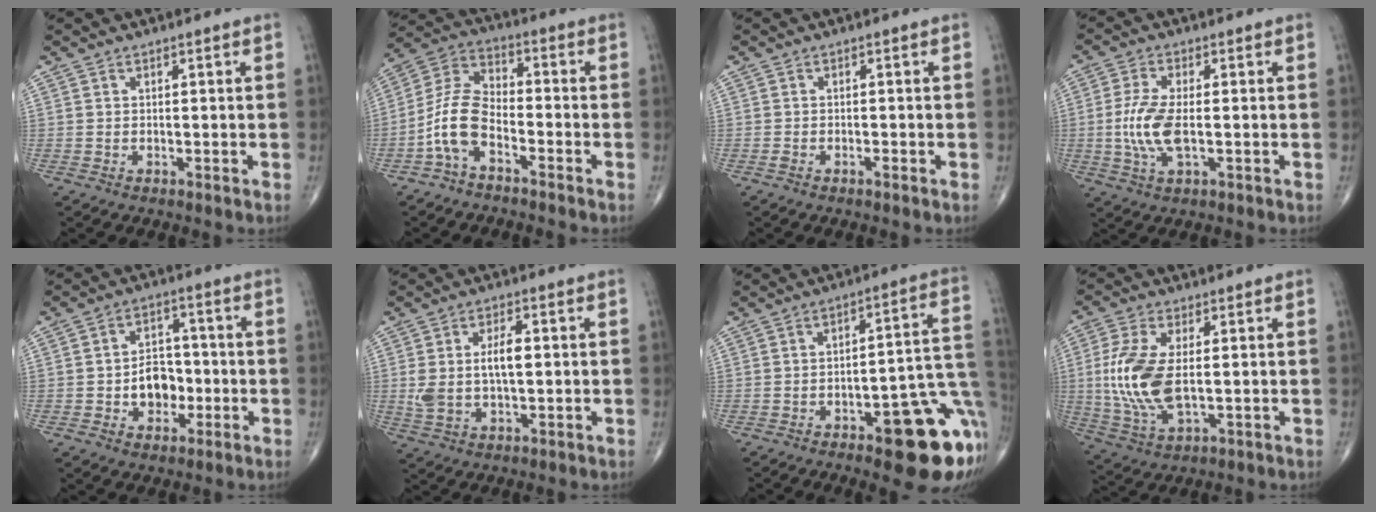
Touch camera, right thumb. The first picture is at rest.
{"total": 9.2, "force": [-4.3, 4.7, 6.6], "torque": [-0.137, 0.051, -0.095]}
{"total": 1.0, "force": [-0.6, 0.3, 0.6], "torque": [-0.016, 0.006, -0.011]}
{"total": 8.2, "force": [-0.9, 3.3, 7.5], "torque": [-0.172, -0.002, -0.018]}
{"total": 8.0, "force": [-1.7, 6.0, 5.1], "torque": [-0.040, 0.022, -0.030]}
{"total": 8.1, "force": [0.6, 3.9, 7.0], "torque": [-0.141, 0.008, 0.016]}
{"total": 18.4, "force": [-6.9, 6.3, 15.8], "torque": [-0.122, 0.047, -0.079]}
{"total": 12.6, "force": [0.2, 5.9, 11.1], "torque": [-0.250, -0.008, 0.011]}